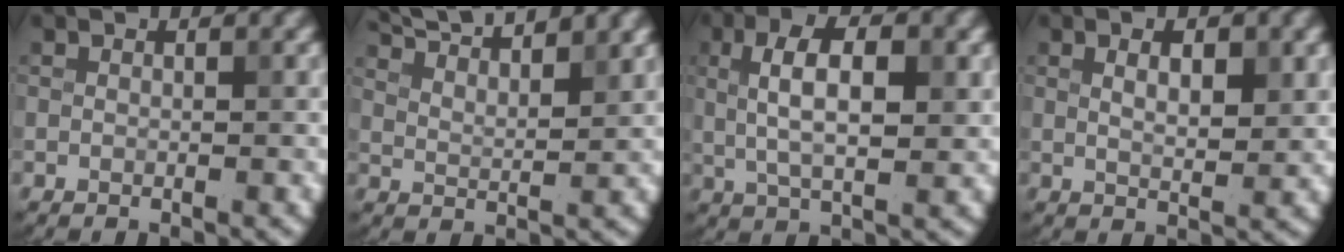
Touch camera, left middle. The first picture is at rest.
{"total": 6.9, "force": [6.0, 1.4, 3.1], "torque": [-0.041, 0.021, 0.078]}
{"total": 6.0, "force": [1.0, 2.4, 5.4], "torque": [-0.098, 0.008, 0.017]}
{"total": 3.3, "force": [1.3, 1.2, 2.8], "torque": [-0.045, 0.000, 0.024]}